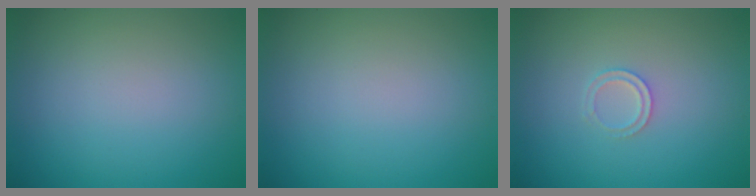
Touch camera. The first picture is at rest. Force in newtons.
{"total": 0.0}
{"total": 1.2, "press": 1.2, "slide": 0.2}